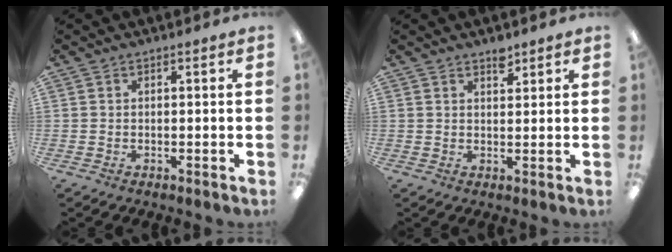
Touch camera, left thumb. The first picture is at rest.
{"total": 2.8, "force": [2.3, 1.2, 1.0], "torque": [0.001, -0.015, 0.037]}